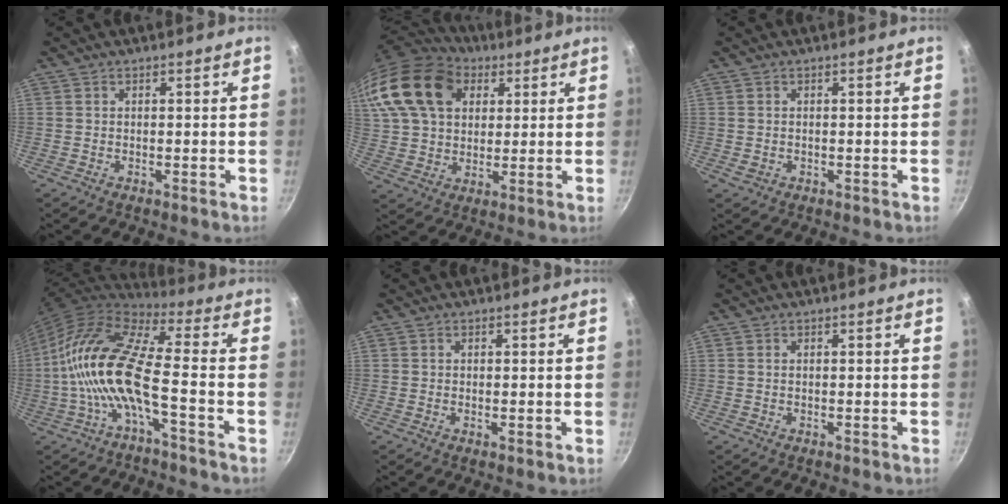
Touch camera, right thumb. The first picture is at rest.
{"total": 24.4, "force": [9.5, 17.5, 14.2], "torque": [-0.301, 0.020, 0.170]}
{"total": 1.1, "force": [-0.2, 0.9, 0.5], "torque": [-0.007, 0.000, -0.002]}
{"total": 16.0, "force": [-3.4, 4.7, 14.9], "torque": [-0.300, 0.038, -0.078]}
{"total": 0.6, "force": [0.0, 0.2, 0.6], "torque": [-0.010, -0.001, -0.001]}
{"total": 0.0}